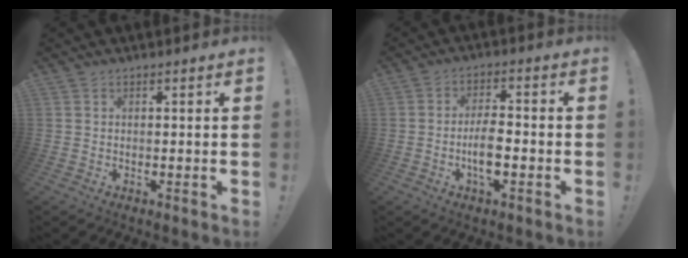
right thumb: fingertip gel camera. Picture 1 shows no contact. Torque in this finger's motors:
{"motor_torque": [1.73, 1.32, 0.60, -0.55, 0.37]}